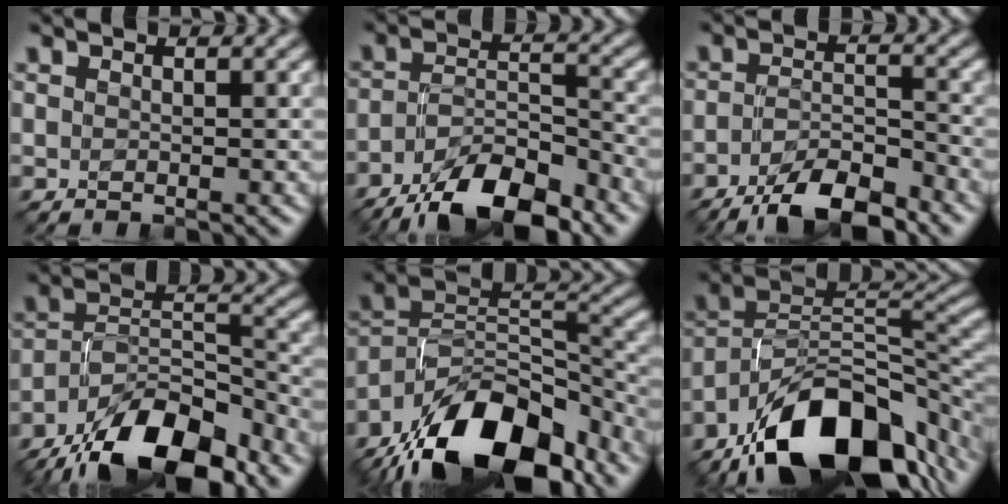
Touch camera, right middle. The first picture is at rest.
{"total": 9.6, "force": [-7.0, 3.1, 5.8], "torque": [-0.092, 0.004, -0.126]}
{"total": 7.0, "force": [-5.1, 1.8, 4.4], "torque": [-0.077, -0.003, -0.088]}
{"total": 12.4, "force": [-8.9, 4.8, 7.3], "torque": [-0.123, 0.010, -0.164]}
{"total": 14.8, "force": [-10.6, 6.7, 7.9], "torque": [-0.150, 0.017, -0.197]}
{"total": 15.0, "force": [-9.5, 7.1, 9.2], "torque": [-0.149, 0.008, -0.173]}